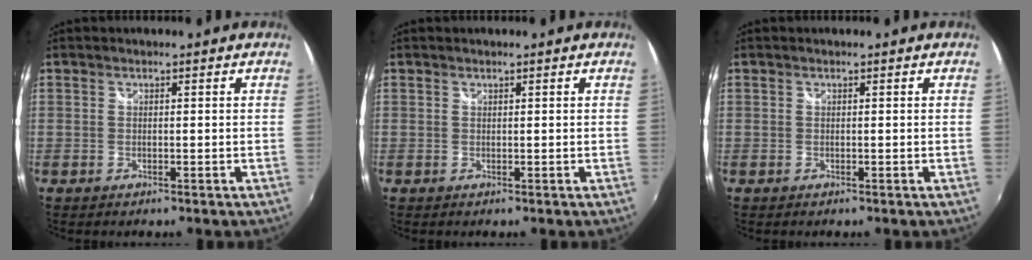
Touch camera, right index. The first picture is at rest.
{"total": 0.0}
{"total": 0.0}